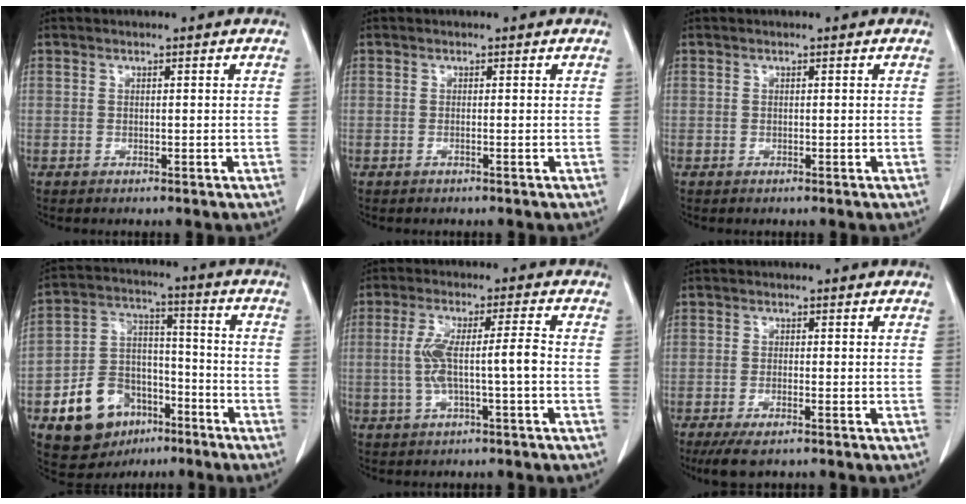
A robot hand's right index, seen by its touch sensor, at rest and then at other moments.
{"total": 0.0}
{"total": 0.0}
{"total": 13.2, "force": [-6.9, 9.2, 6.4], "torque": [-0.124, 0.029, -0.112]}
{"total": 7.0, "force": [-0.9, 0.3, 6.9], "torque": [-0.139, 0.019, -0.013]}
{"total": 4.4, "force": [-3.0, 0.8, 3.1], "torque": [-0.055, -0.011, -0.050]}